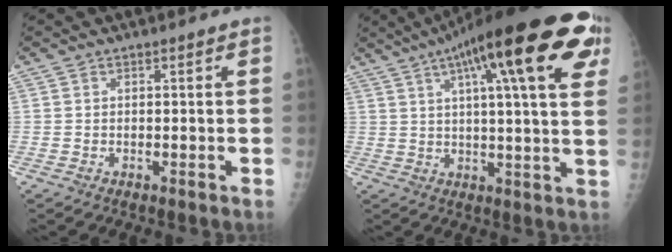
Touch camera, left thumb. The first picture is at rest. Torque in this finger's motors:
{"motor_torque": [0.48, 1.10, 1.87, -0.90, 0.32]}